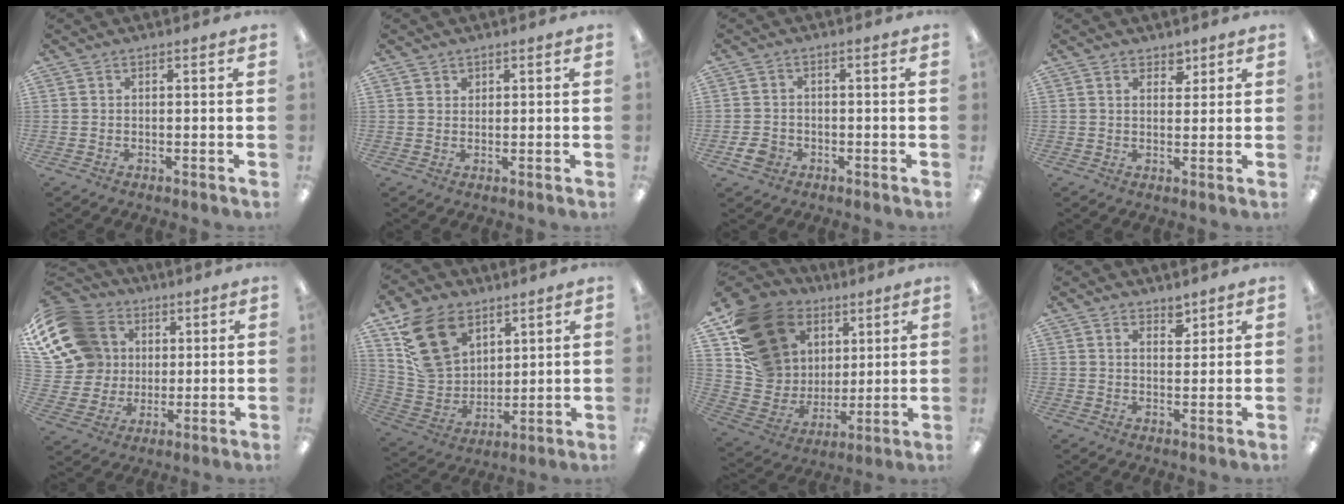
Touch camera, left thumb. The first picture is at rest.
{"total": 1.9, "force": [1.2, 1.4, -0.1], "torque": [0.008, -0.002, 0.022]}
{"total": 4.0, "force": [-1.8, 3.2, 1.6], "torque": [-0.029, 0.006, -0.031]}
{"total": 3.4, "force": [2.2, 2.4, 0.7], "torque": [0.002, -0.008, 0.035]}
{"total": 18.8, "force": [7.1, 15.5, 8.1], "torque": [-0.182, -0.012, 0.146]}
{"total": 16.5, "force": [9.4, 11.4, 7.4], "torque": [-0.165, -0.029, 0.190]}
{"total": 19.6, "force": [10.7, 14.4, 7.9], "torque": [-0.151, -0.052, 0.221]}
{"total": 3.7, "force": [3.0, 2.0, 1.0], "torque": [-0.001, -0.019, 0.051]}